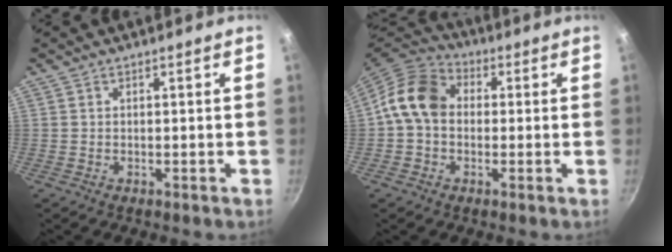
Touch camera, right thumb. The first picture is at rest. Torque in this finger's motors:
{"motor_torque": [0.14, 0.14, 0.18, 0.16, 0.10]}